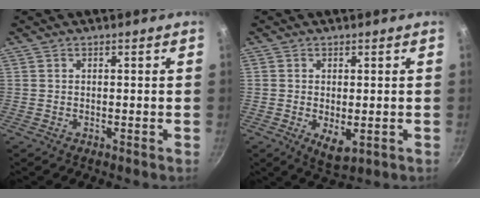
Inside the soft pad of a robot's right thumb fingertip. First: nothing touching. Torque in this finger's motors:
{"motor_torque": [-0.20, 0.36, 0.21, 0.19, 0.00]}